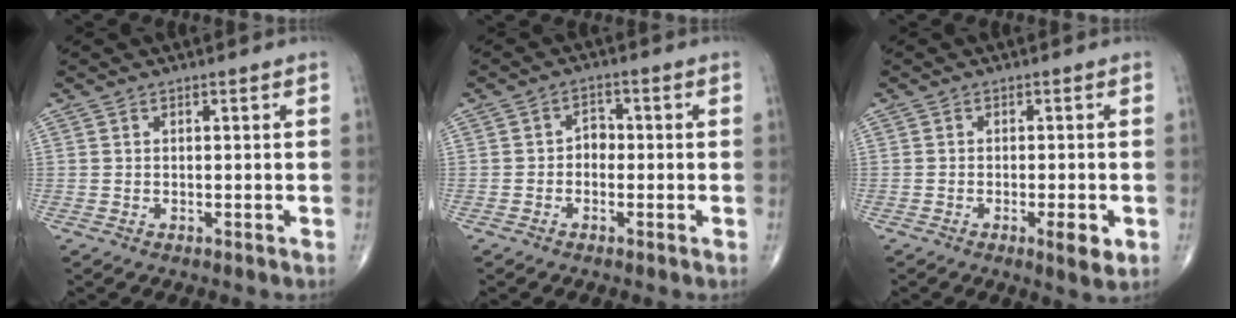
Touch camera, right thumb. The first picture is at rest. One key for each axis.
{"total": 2.7, "fx": -0.6, "fy": 2.0, "fz": 1.6, "tx": -0.006, "ty": 0.013, "tz": -0.020}
{"total": 4.1, "fx": -1.4, "fy": 1.0, "fz": 3.8, "tx": -0.055, "ty": -0.006, "tz": -0.021}